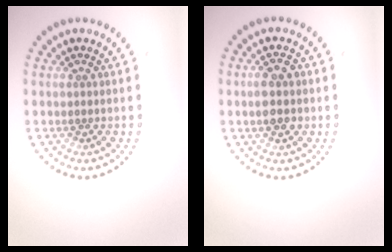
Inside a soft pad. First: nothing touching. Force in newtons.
{"total": 2.4, "press": 2.4, "slide": 0.1}